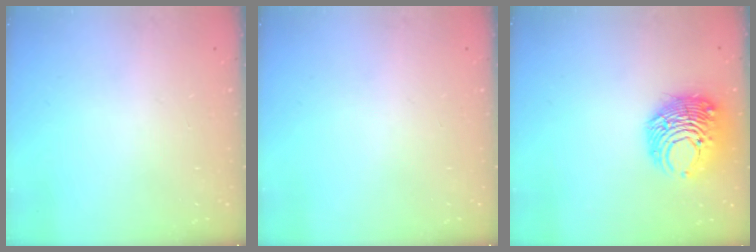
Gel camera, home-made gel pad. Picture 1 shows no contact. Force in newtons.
{"total": 0.0}
{"total": 11.3, "press": 11.3, "slide": 1.2}